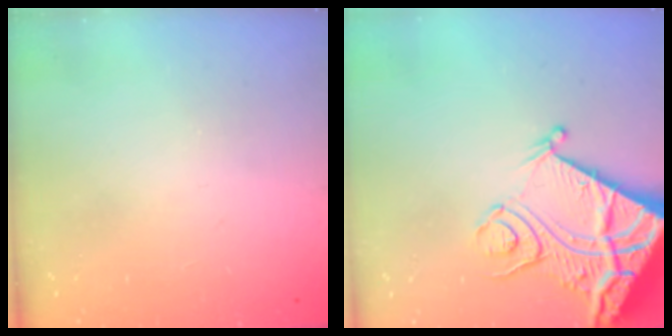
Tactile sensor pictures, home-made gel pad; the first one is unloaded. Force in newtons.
{"total": 17.7, "press": 17.5, "slide": 2.3}